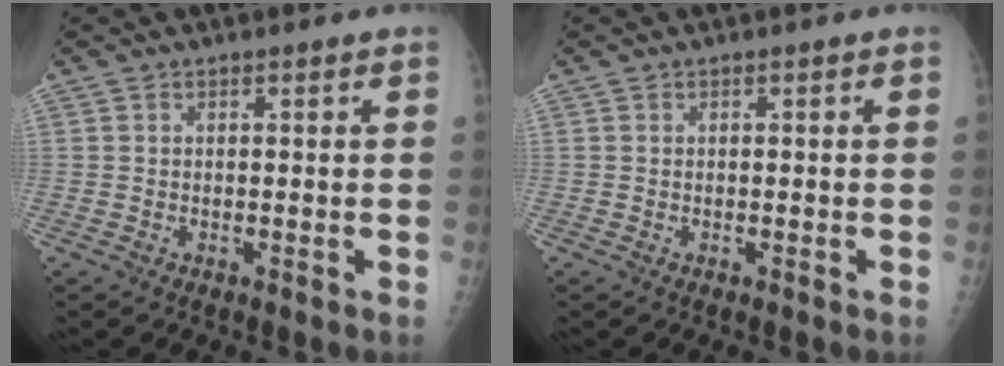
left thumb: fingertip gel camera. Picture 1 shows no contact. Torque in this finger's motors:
{"motor_torque": [0.00, 0.01, -0.06, -0.07, 0.00]}